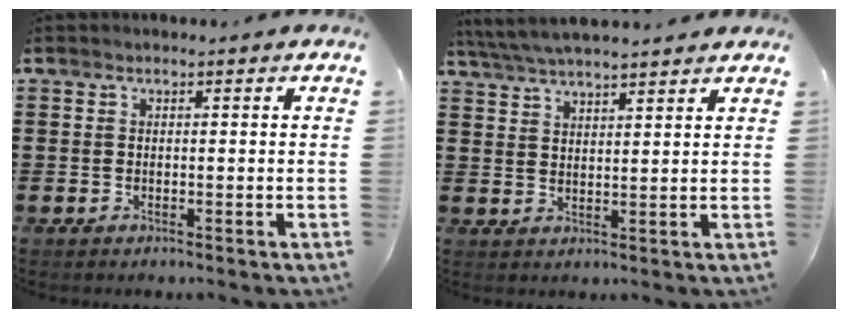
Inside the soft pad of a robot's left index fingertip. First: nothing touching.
{"total": 4.5, "force": [4.3, 0.0, 1.5], "torque": [-0.042, -0.014, 0.076]}